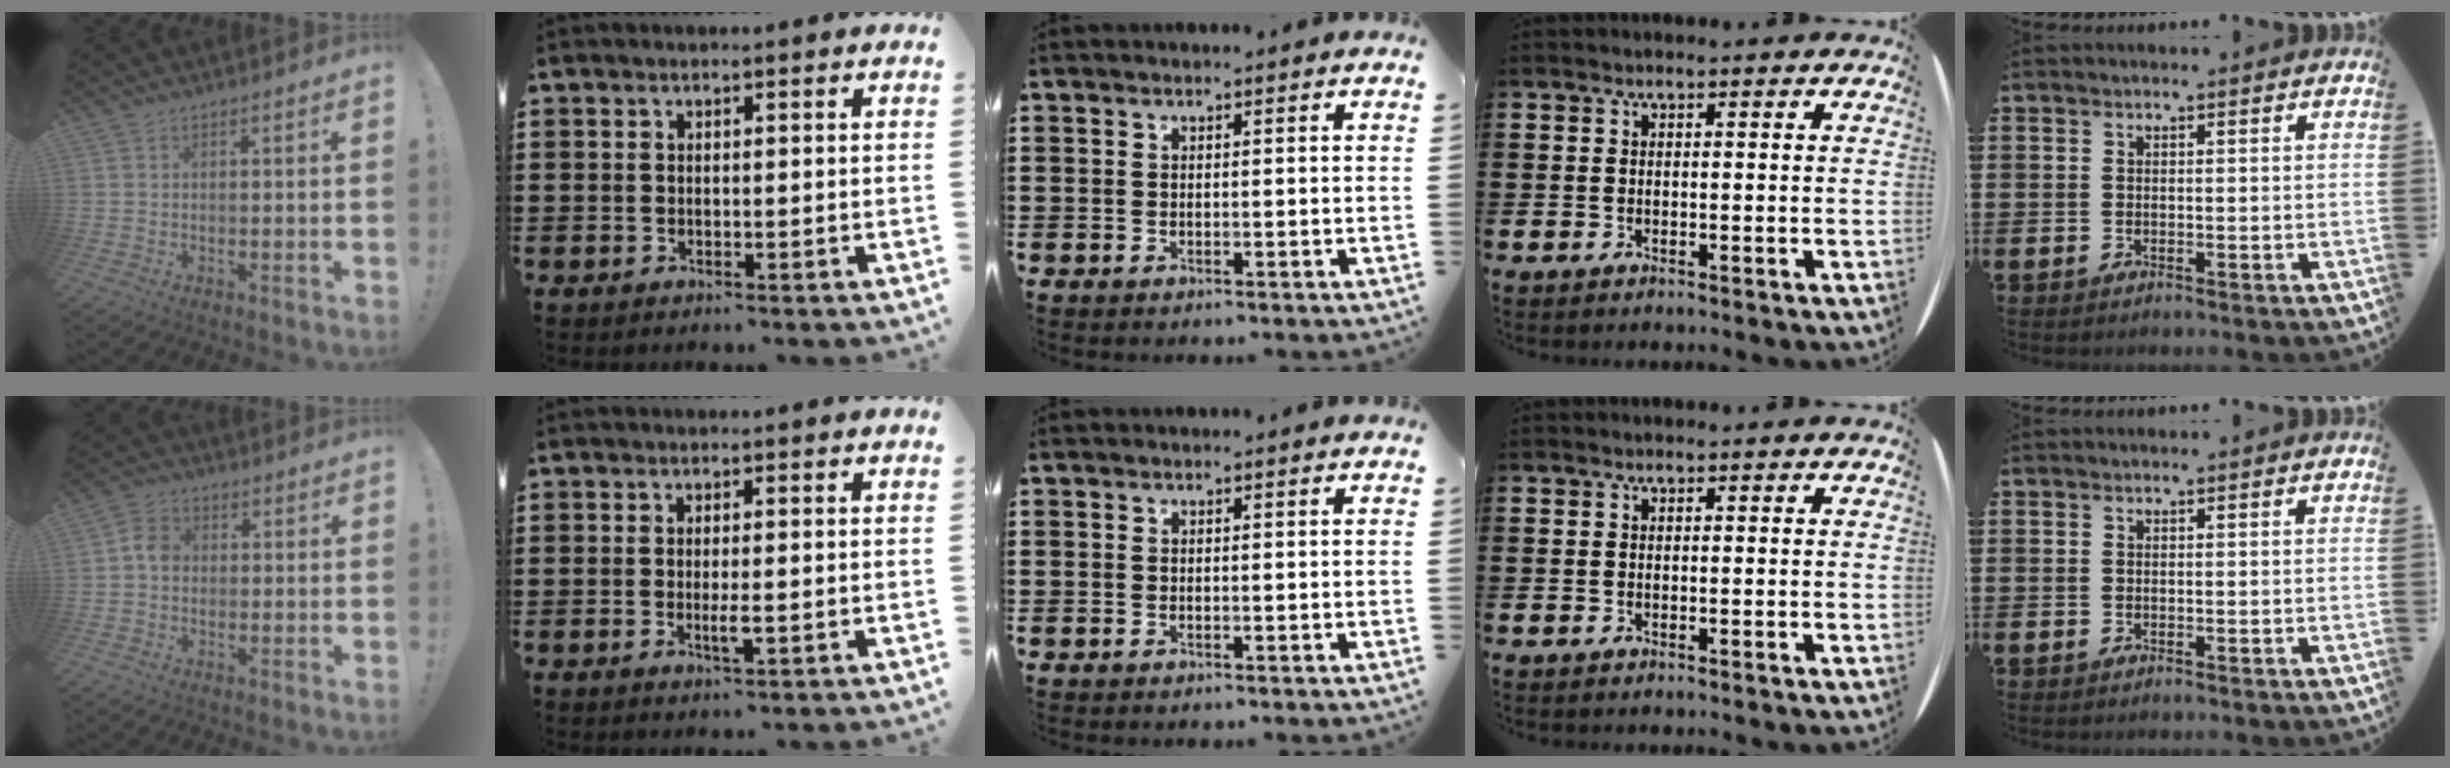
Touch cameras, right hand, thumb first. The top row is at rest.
{"thumb": {"total": 4.6, "force": [-0.7, 3.6, 2.8], "torque": [-0.043, 0.016, -0.011]}, "index": {"total": 2.4, "force": [-0.7, 0.4, 2.3], "torque": [-0.048, -0.005, -0.014]}}